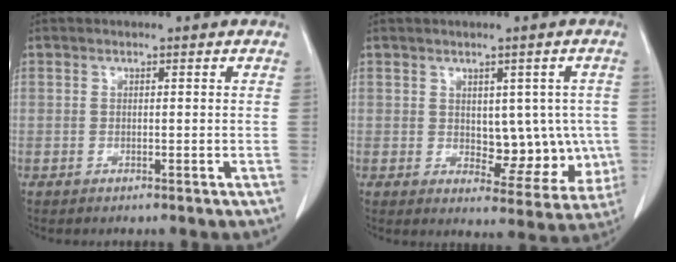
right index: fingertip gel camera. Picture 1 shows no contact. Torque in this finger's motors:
{"motor_torque": [0.10, 0.19, 0.10, 0.01]}